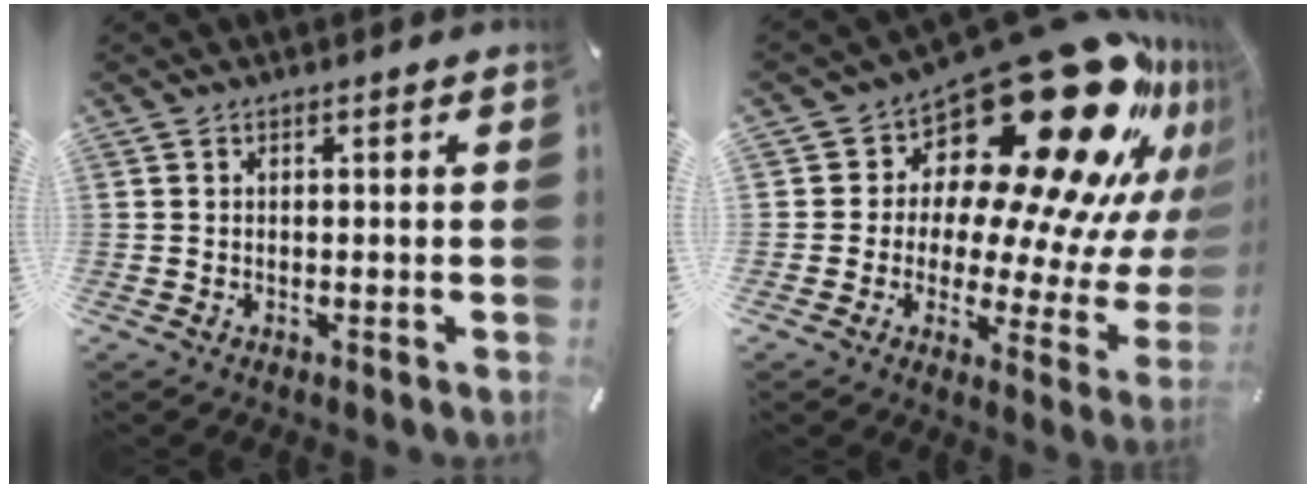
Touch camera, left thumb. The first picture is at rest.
{"total": 29.7, "force": [16.1, 14.8, 20.1], "torque": [-0.268, -0.158, 0.291]}